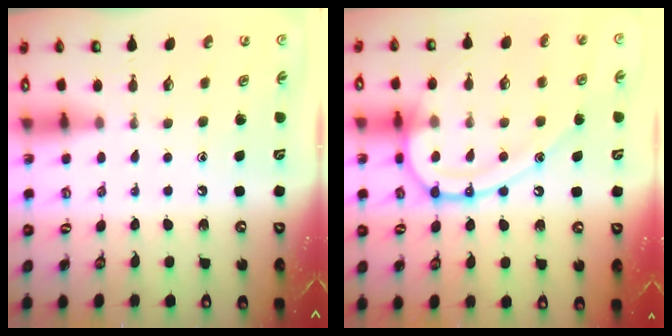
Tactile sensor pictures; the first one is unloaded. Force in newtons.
{"total": 16.7, "press": 16.6, "slide": 1.6}